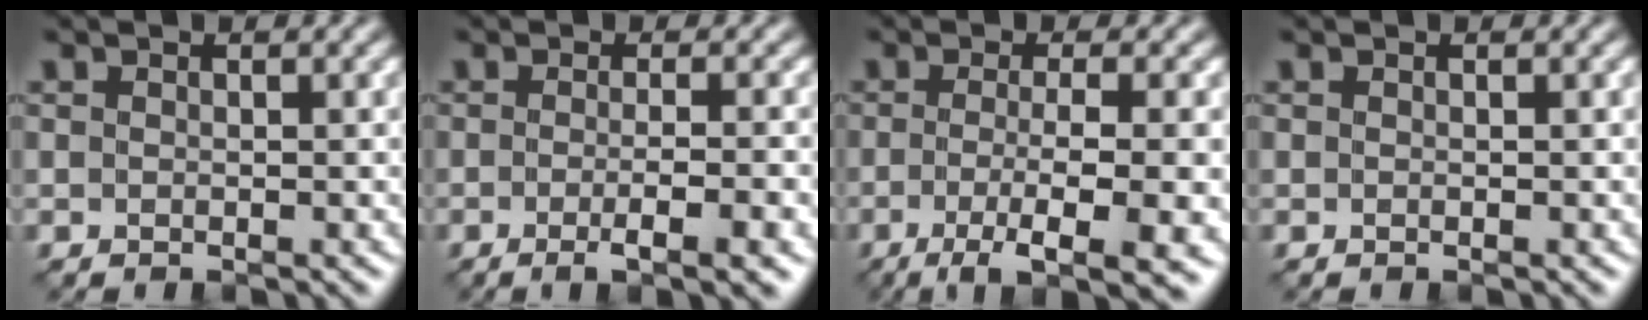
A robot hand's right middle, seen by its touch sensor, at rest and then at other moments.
{"total": 5.1, "force": [-1.6, 1.4, 4.6], "torque": [-0.059, -0.007, -0.019]}
{"total": 8.6, "force": [-3.3, 2.2, 7.6], "torque": [-0.103, -0.016, -0.046]}
{"total": 0.0}